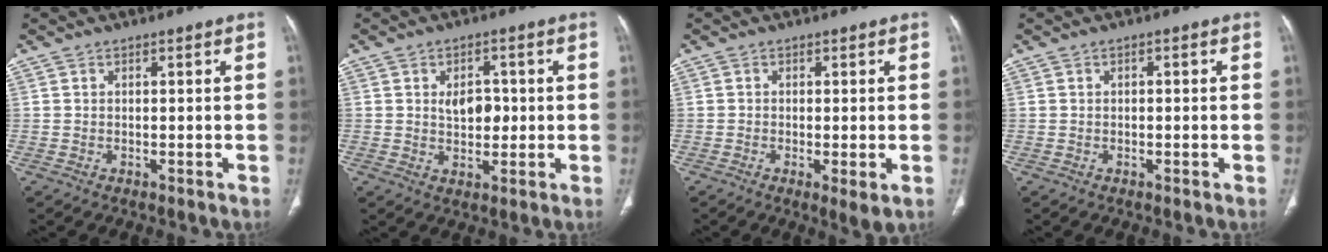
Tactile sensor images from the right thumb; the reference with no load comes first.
{"total": 5.4, "force": [0.5, 3.6, 4.0], "torque": [-0.038, 0.000, 0.011]}
{"total": 3.5, "force": [-1.0, 0.8, 3.3], "torque": [-0.058, -0.012, -0.018]}
{"total": 0.7, "force": [0.0, 0.5, 0.6], "torque": [-0.008, 0.001, -0.001]}